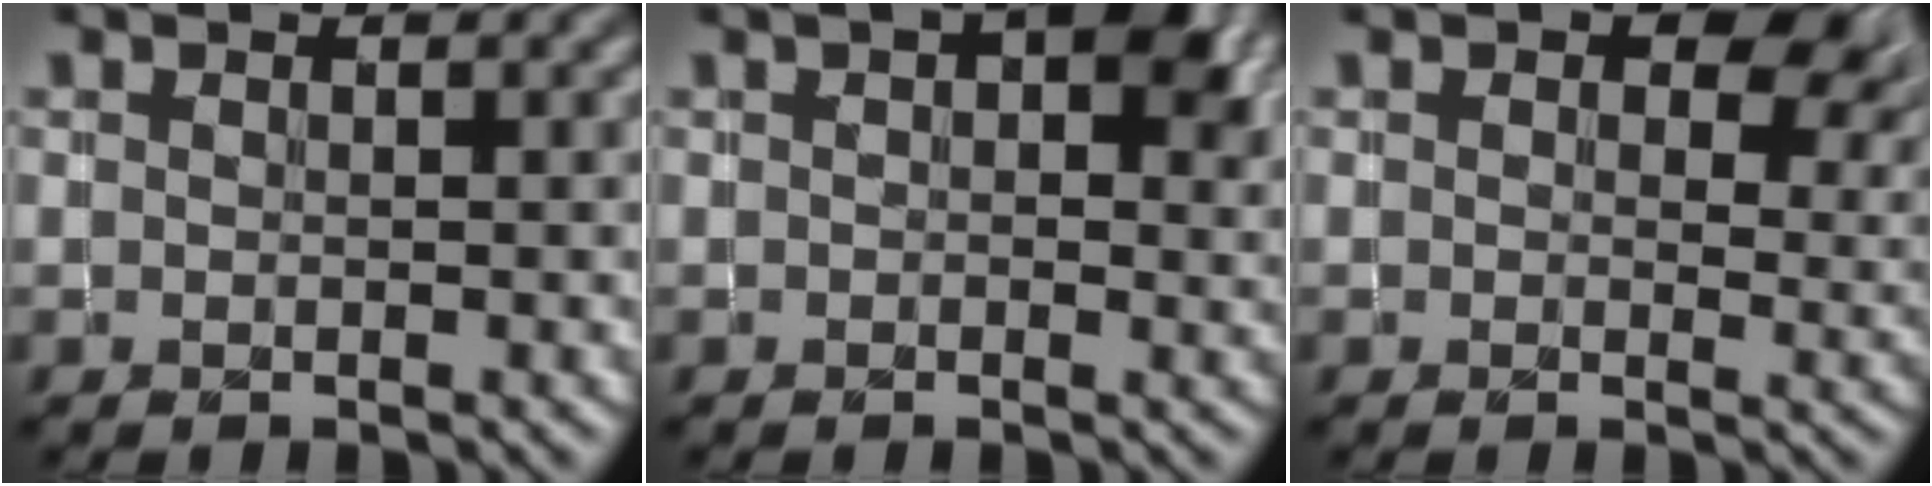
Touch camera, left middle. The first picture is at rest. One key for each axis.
{"total": 5.6, "fx": 1.9, "fy": 3.1, "fz": 4.3, "tx": -0.041, "ty": 0.012, "tz": 0.017}
{"total": 5.6, "fx": 2.2, "fy": 3.4, "fz": 3.9, "tx": -0.051, "ty": -0.003, "tz": 0.031}